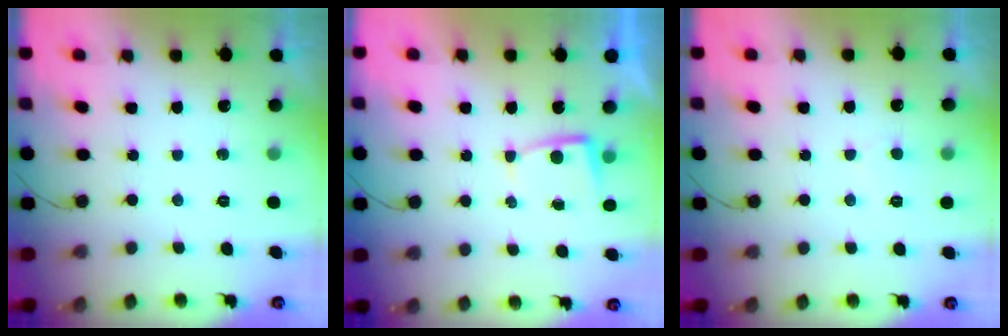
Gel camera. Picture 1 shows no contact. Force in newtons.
{"total": 2.0, "press": 2.0, "slide": 0.3}
{"total": 4.2, "press": 4.2, "slide": 0.4}